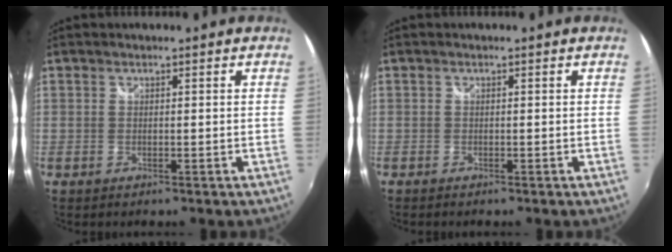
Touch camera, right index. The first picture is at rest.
{"total": 0.6, "force": [-0.6, 0.2, 0.2], "torque": [-0.006, -0.003, -0.012]}